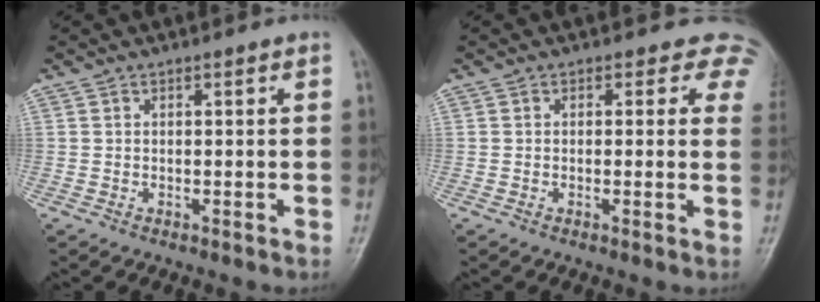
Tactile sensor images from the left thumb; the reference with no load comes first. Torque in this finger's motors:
{"motor_torque": [0.06, -0.03, -0.06, -0.26, 0.05]}